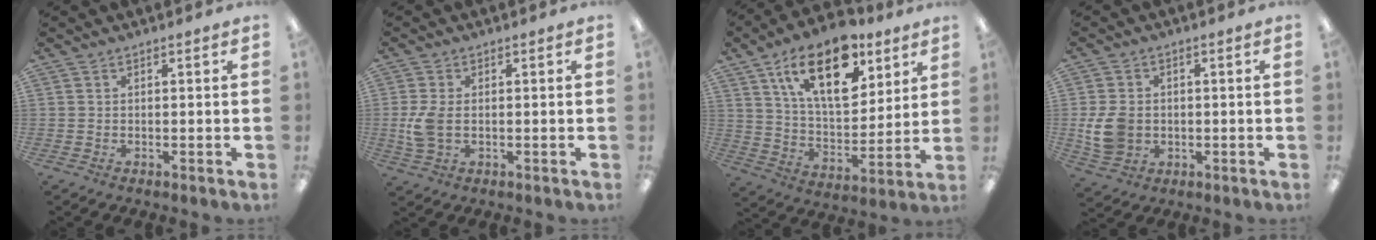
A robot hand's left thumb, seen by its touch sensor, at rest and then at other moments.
{"total": 6.2, "force": [-0.4, 3.8, 5.0], "torque": [-0.104, -0.002, -0.010]}
{"total": 20.5, "force": [11.5, 10.5, 13.4], "torque": [-0.216, -0.040, 0.196]}
{"total": 8.2, "force": [-0.7, 6.7, 4.7], "torque": [-0.101, 0.010, -0.009]}